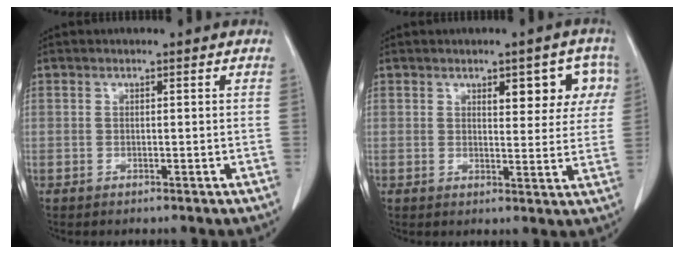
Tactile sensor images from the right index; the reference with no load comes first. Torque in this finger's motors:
{"motor_torque": [0.39, 0.34, 0.13, 0.03]}